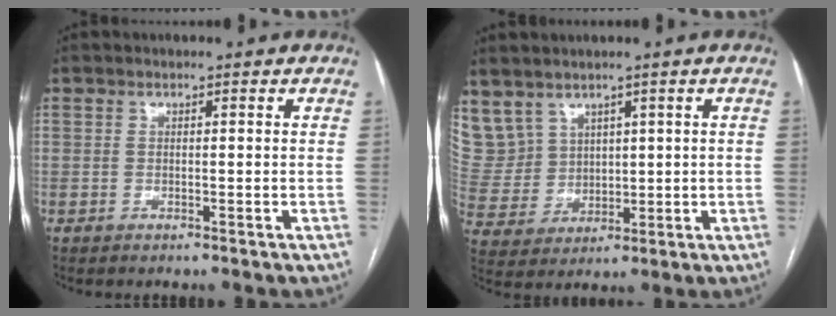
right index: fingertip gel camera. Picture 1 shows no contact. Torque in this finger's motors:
{"motor_torque": [-0.36, 0.49, 0.00, 0.00]}